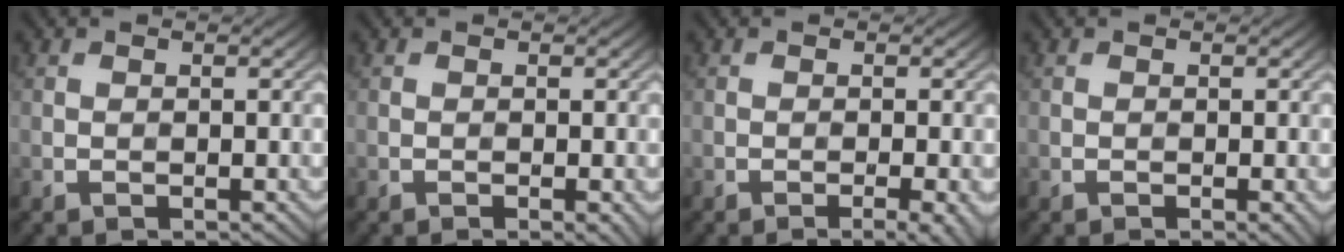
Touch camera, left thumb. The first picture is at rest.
{"total": 1.0, "force": [-0.4, 0.1, 0.9], "torque": [-0.014, -0.004, -0.008]}
{"total": 2.7, "force": [-1.3, 0.4, 2.3], "torque": [-0.031, 0.004, -0.023]}
{"total": 0.7, "force": [-0.2, 0.1, 0.6], "torque": [-0.011, -0.003, -0.006]}